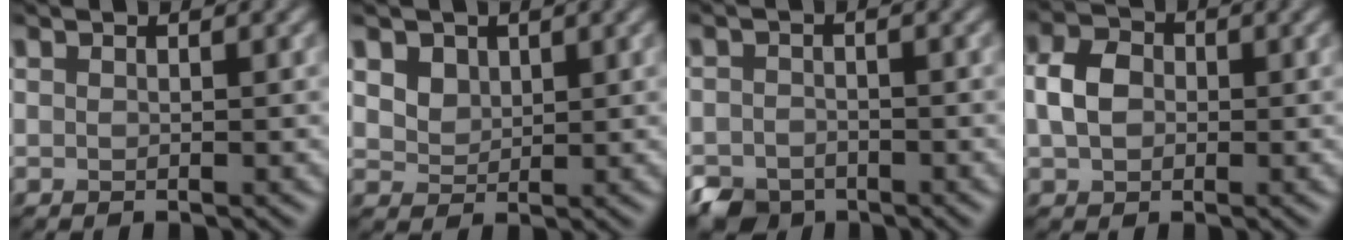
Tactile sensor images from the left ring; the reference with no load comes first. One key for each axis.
{"total": 2.7, "fx": 0.8, "fy": 2.2, "fz": 1.3, "tx": -0.042, "ty": -0.022, "tz": 0.021}
{"total": 2.6, "fx": -2.0, "fy": 1.7, "fz": 0.1, "tx": -0.004, "ty": -0.007, "tz": -0.040}
{"total": 3.2, "fx": -1.2, "fy": 2.5, "fz": 1.7, "tx": -0.041, "ty": -0.001, "tz": -0.033}